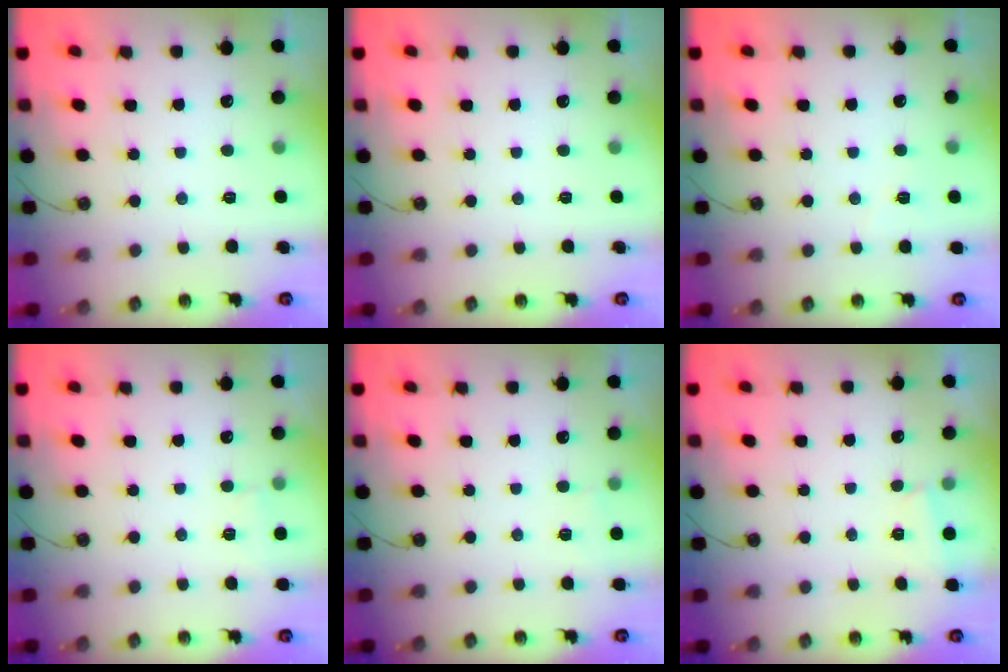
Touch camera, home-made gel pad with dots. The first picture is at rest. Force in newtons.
{"total": 0.0}
{"total": 3.3, "press": 3.2, "slide": 0.6}
{"total": 2.6, "press": 2.4, "slide": 0.9}
{"total": 3.1, "press": 2.4, "slide": 2.0}
{"total": 1.0, "press": 0.9, "slide": 0.4}